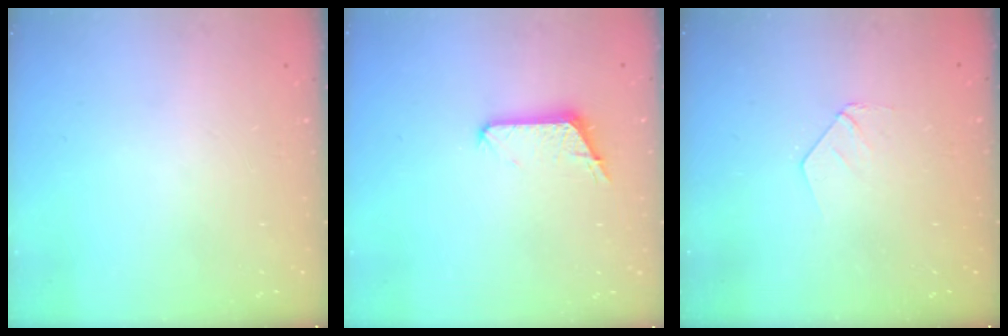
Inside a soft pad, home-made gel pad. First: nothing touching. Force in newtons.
{"total": 6.3, "press": 6.3, "slide": 0.6}
{"total": 3.4, "press": 3.4, "slide": 0.2}